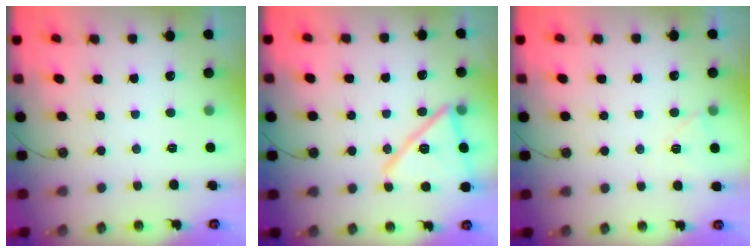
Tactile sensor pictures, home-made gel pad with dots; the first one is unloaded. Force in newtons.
{"total": 17.0, "press": 16.9, "slide": 1.2}
{"total": 5.7, "press": 5.2, "slide": 2.3}